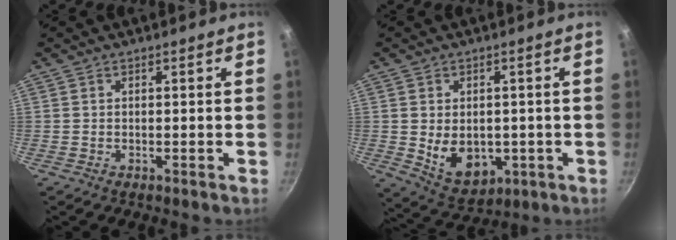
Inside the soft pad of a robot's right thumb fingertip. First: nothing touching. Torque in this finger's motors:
{"motor_torque": [-0.37, 0.74, 0.11, 0.12, 0.24]}